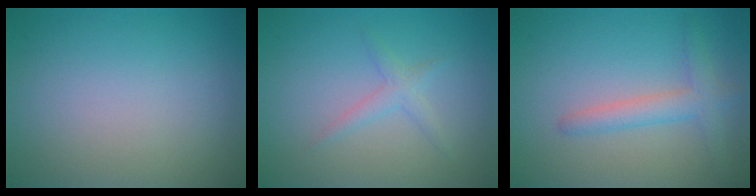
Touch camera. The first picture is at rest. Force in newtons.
{"total": 1.4, "press": 1.4, "slide": 0.1}
{"total": 2.7, "press": 2.7, "slide": 0.2}